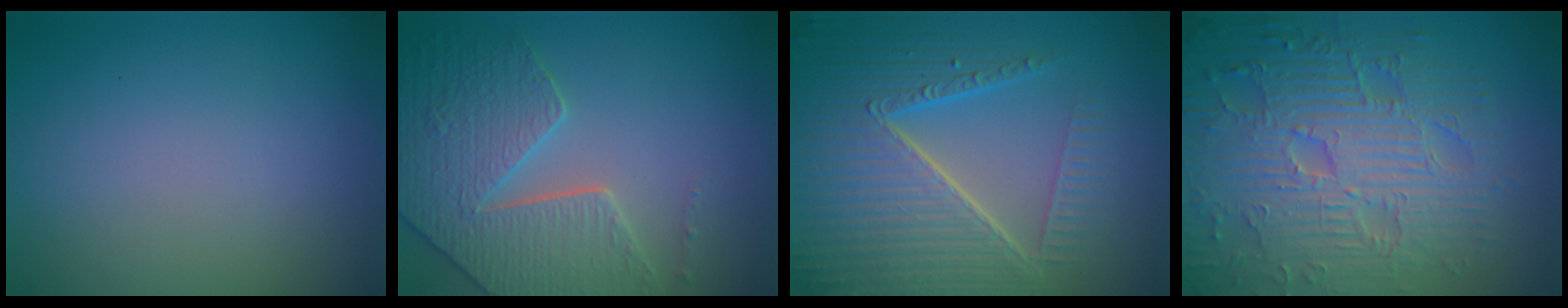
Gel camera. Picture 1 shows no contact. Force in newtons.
{"total": 6.0, "press": 5.3, "slide": 2.9}
{"total": 8.7, "press": 6.1, "slide": 6.2}
{"total": 9.4, "press": 6.8, "slide": 6.5}